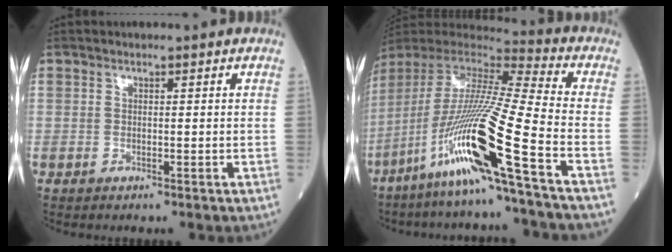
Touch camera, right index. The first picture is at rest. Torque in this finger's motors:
{"motor_torque": [1.67, -0.46, 1.05, 0.21]}